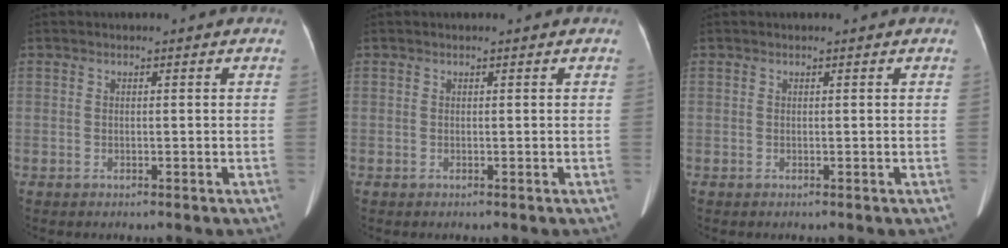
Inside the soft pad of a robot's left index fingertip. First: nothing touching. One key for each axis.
{"total": 0.0}
{"total": 0.0}